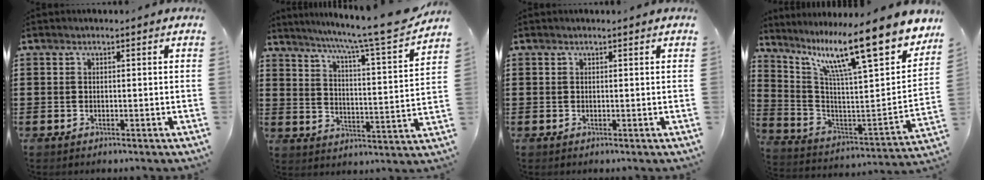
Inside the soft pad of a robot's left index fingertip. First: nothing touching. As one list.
[{"total": 8.1, "force": [7.0, -1.0, 4.0], "torque": [-0.088, -0.059, 0.108]}, {"total": 0.0}, {"total": 14.5, "force": [9.8, 1.9, 10.4], "torque": [-0.200, -0.080, 0.151]}]